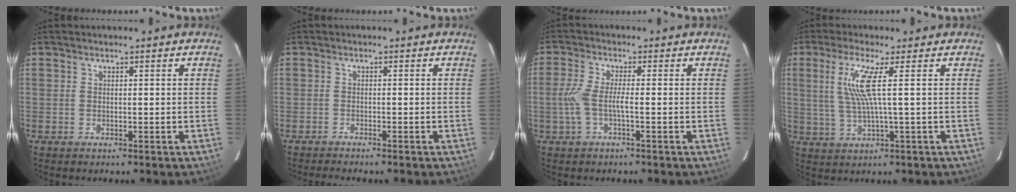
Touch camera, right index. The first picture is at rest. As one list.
[{"total": 3.1, "force": [-2.8, 0.1, 1.3], "torque": [-0.033, -0.009, -0.046]}, {"total": 4.7, "force": [-1.3, 0.4, 4.5], "torque": [-0.103, -0.001, -0.024]}, {"total": 6.9, "force": [1.6, -0.9, 6.6], "torque": [-0.128, -0.004, 0.038]}]